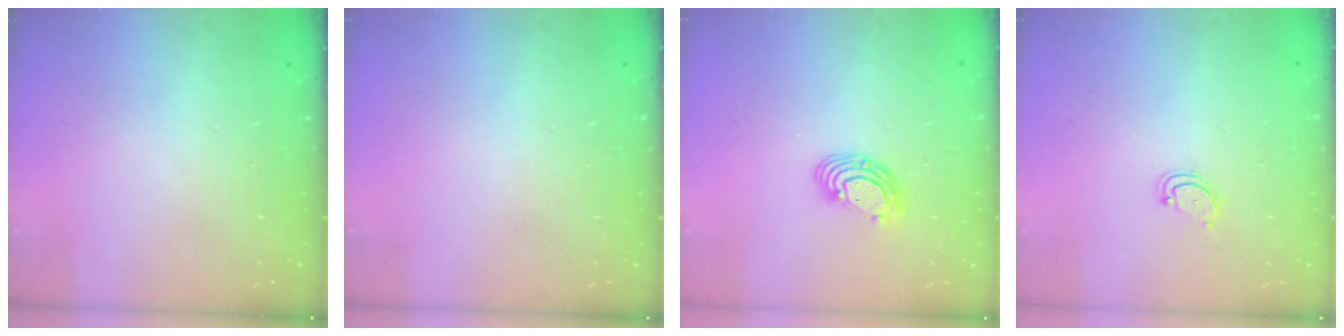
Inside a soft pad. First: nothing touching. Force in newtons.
{"total": 0.0}
{"total": 7.2, "press": 7.2, "slide": 1.0}
{"total": 3.2, "press": 3.2, "slide": 0.2}